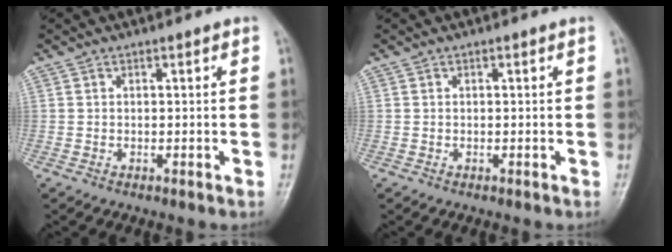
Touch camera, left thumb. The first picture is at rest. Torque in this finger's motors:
{"motor_torque": [0.00, 0.00, 0.01, -0.04, 0.00]}